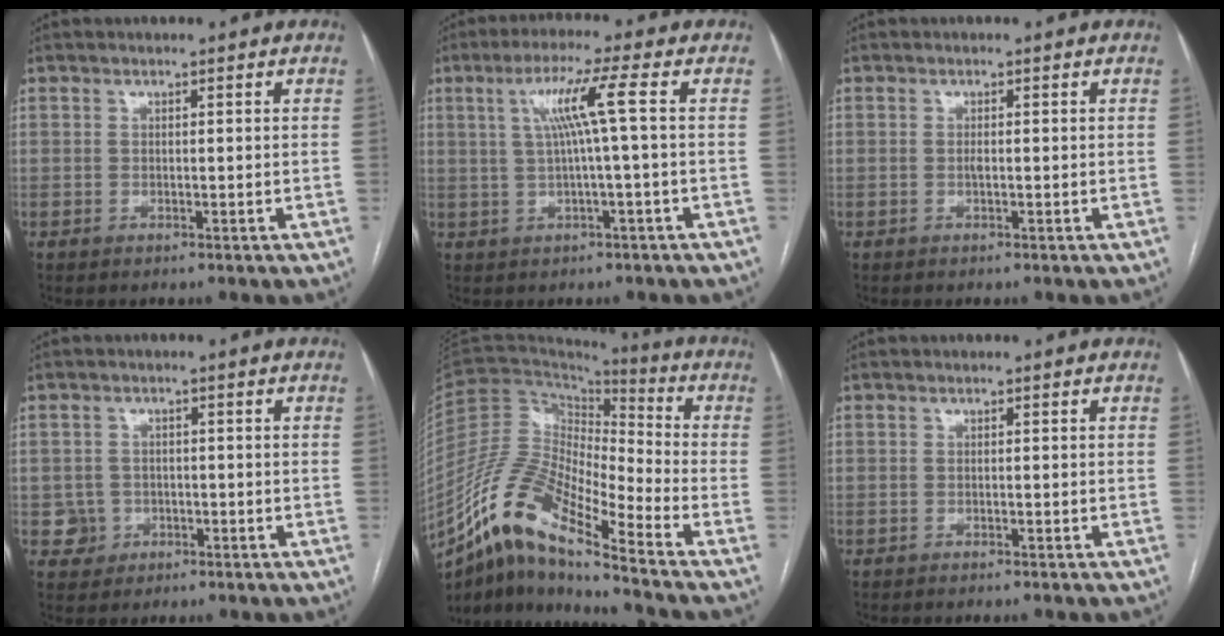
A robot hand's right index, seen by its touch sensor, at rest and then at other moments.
{"total": 6.5, "force": [1.1, -1.3, 6.3], "torque": [-0.119, 0.014, 0.028]}
{"total": 0.6, "force": [-0.3, 0.1, 0.5], "torque": [-0.013, 0.001, -0.006]}
{"total": 3.0, "force": [-1.0, 2.9, -0.1], "torque": [0.012, 0.013, -0.013]}
{"total": 16.1, "force": [-11.2, 2.5, 11.3], "torque": [-0.227, 0.007, -0.207]}
{"total": 2.3, "force": [-2.1, 0.2, 0.8], "torque": [-0.011, -0.002, -0.024]}